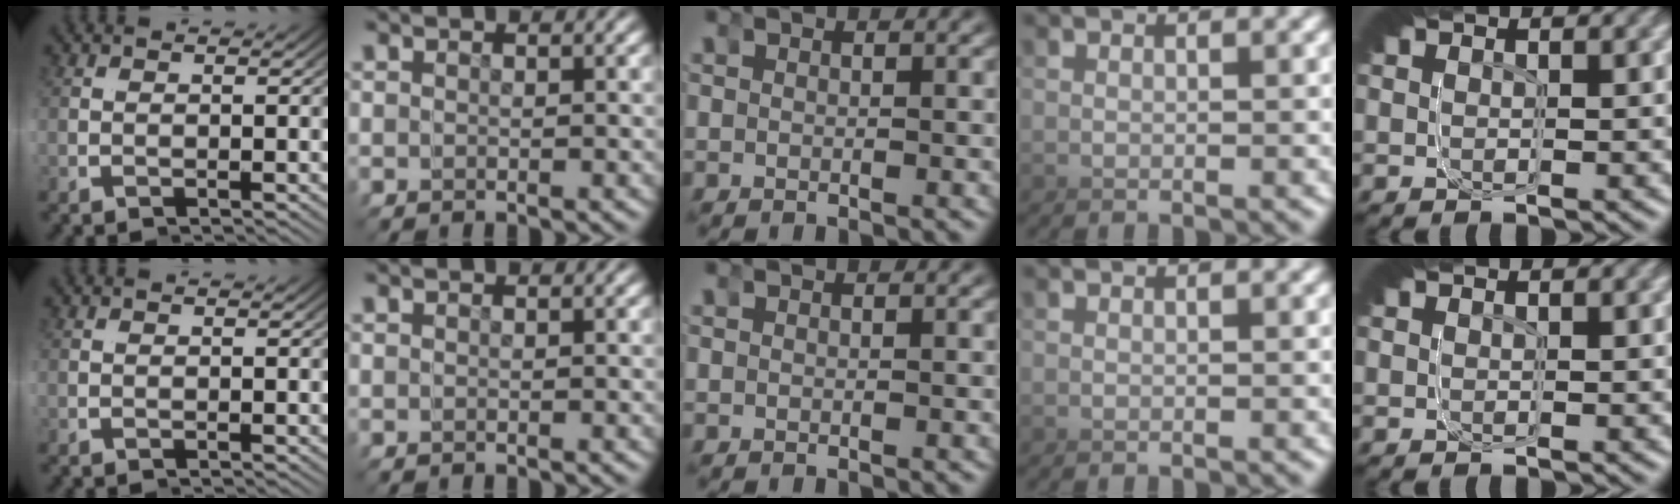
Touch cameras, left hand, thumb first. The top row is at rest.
{}